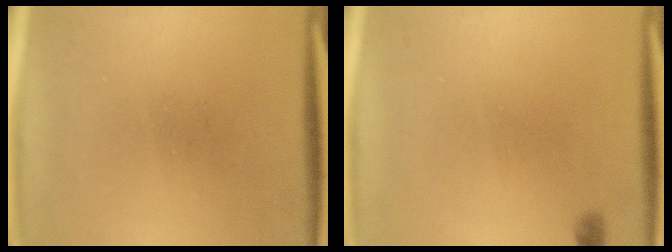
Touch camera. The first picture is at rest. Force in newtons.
{"total": 0.7}